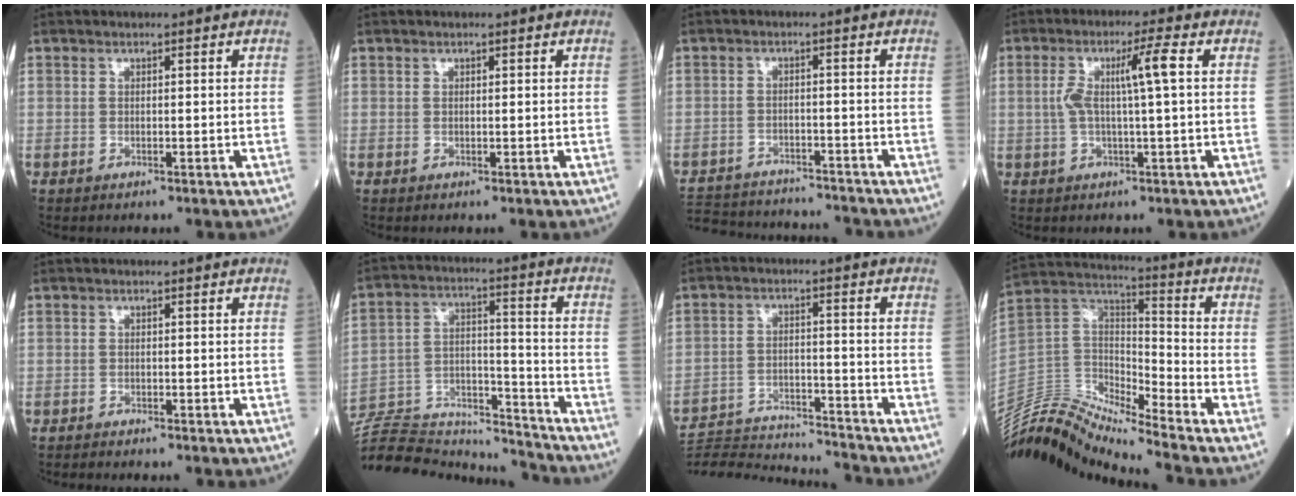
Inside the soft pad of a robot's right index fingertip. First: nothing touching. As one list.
[{"total": 0.0}, {"total": 16.6, "force": [-15.6, 3.2, 4.7], "torque": [-0.116, -0.002, -0.220]}, {"total": 5.9, "force": [0.7, -0.4, 5.9], "torque": [-0.118, 0.013, 0.017]}, {"total": 1.0, "force": [-1.0, -0.1, 0.1], "torque": [-0.006, -0.003, -0.018]}, {"total": 22.6, "force": [-21.2, 4.8, 6.1], "torque": [-0.171, 0.013, -0.340]}, {"total": 15.4, "force": [-15.2, -0.7, 2.3], "torque": [-0.034, 0.003, -0.234]}, {"total": 14.7, "force": [-13.9, 0.9, 4.6], "torque": [-0.088, 0.057, -0.269]}]